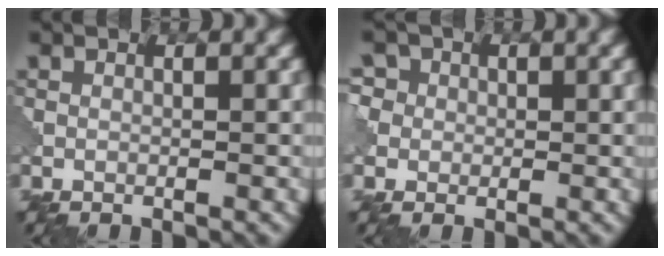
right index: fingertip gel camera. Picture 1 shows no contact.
{"total": 2.3, "force": [0.4, 2.2, -0.1], "torque": [-0.003, 0.008, -0.006]}